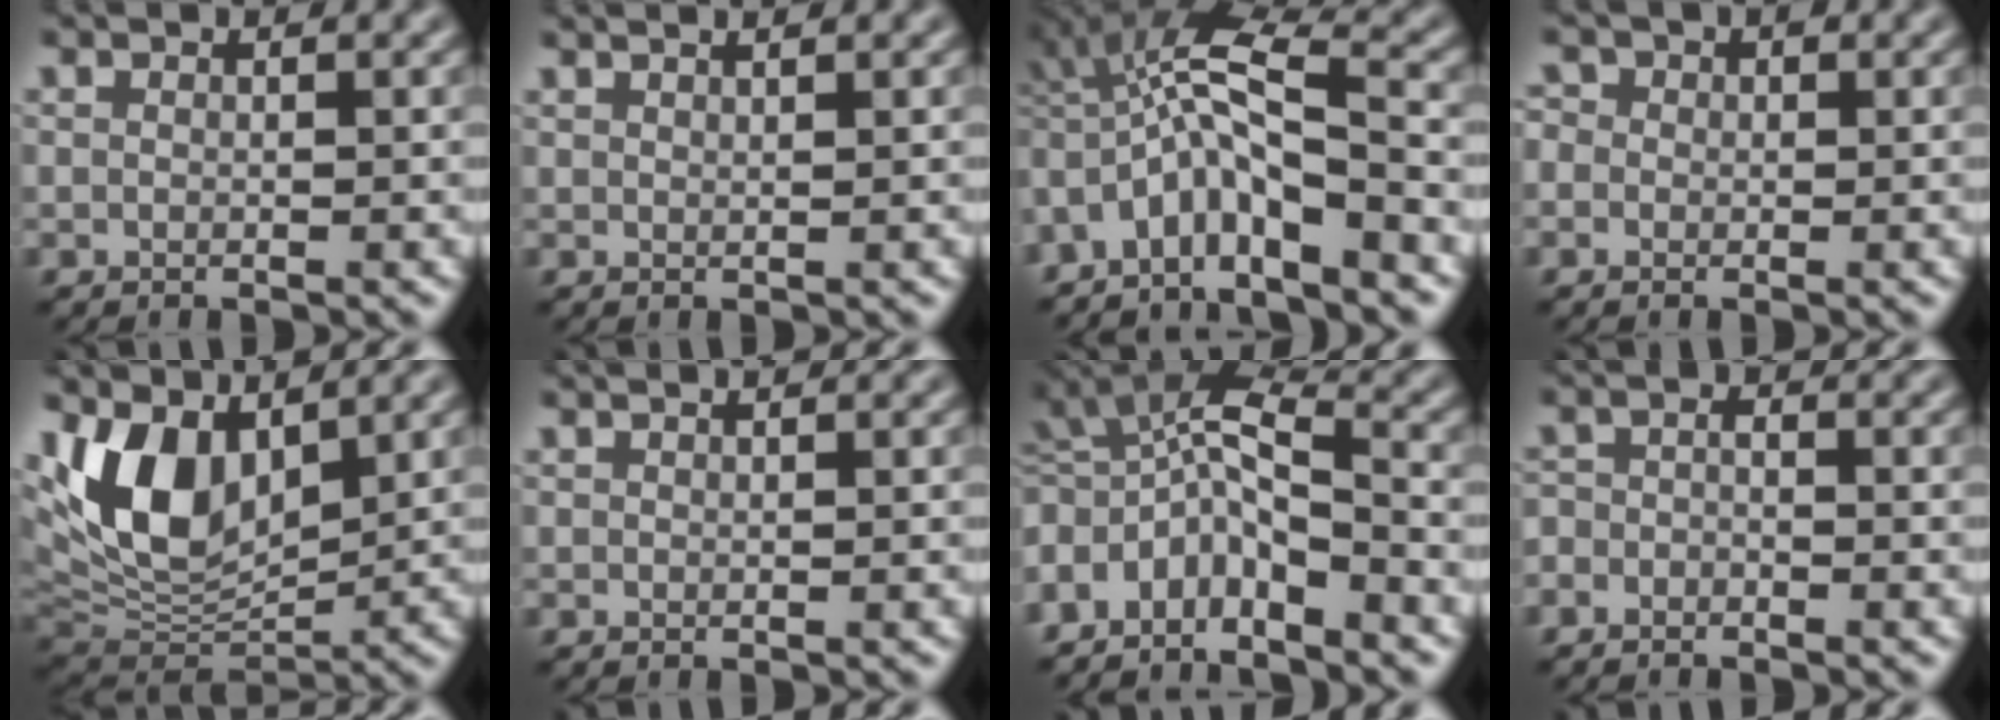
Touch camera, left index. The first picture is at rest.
{"total": 2.3, "force": [1.5, 0.9, 1.4], "torque": [0.004, 0.015, -0.005]}
{"total": 6.8, "force": [-3.1, 2.0, 5.8], "torque": [-0.107, 0.016, -0.069]}
{"total": 1.7, "force": [0.3, 1.6, 0.6], "torque": [-0.007, 0.012, -0.015]}
{"total": 8.2, "force": [3.1, 4.6, 5.9], "torque": [-0.125, -0.010, 0.061]}
{"total": 0.9, "force": [0.6, 0.3, 0.5], "torque": [0.001, 0.002, 0.001]}
{"total": 6.6, "force": [-3.8, 2.5, 4.8], "torque": [-0.099, 0.009, -0.082]}
{"total": 1.5, "force": [-1.3, 0.6, 0.3], "torque": [-0.003, 0.001, -0.023]}